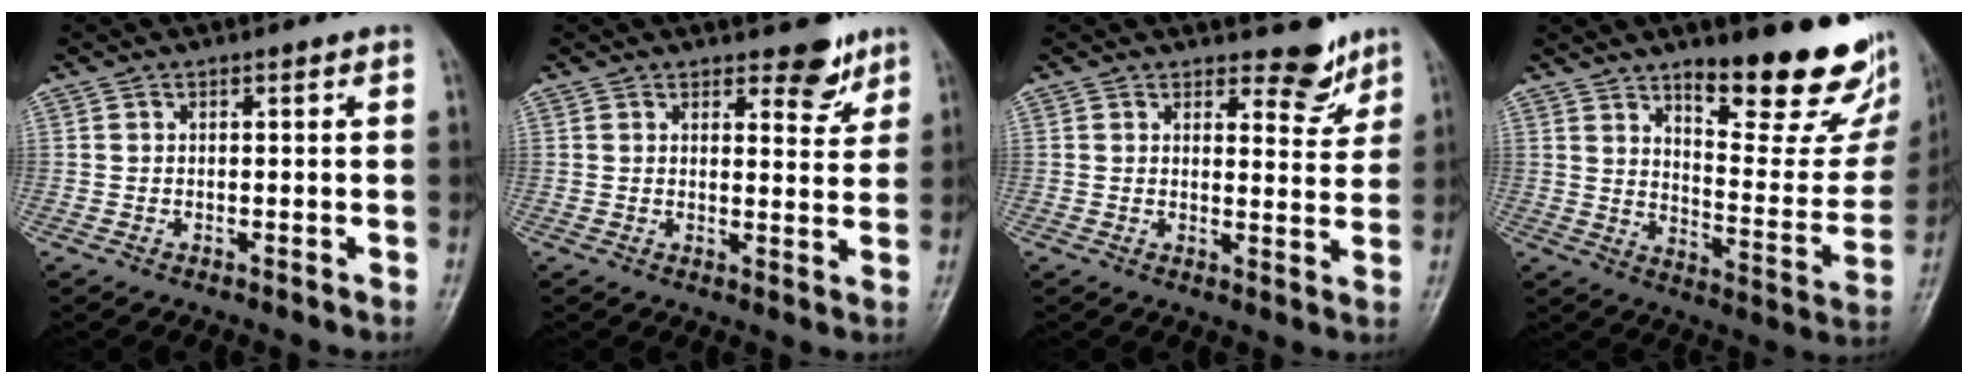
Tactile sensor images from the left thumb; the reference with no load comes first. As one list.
[{"total": 5.0, "force": [3.7, 2.3, 2.4], "torque": [-0.004, -0.025, 0.049]}, {"total": 5.3, "force": [4.3, 2.4, 1.9], "torque": [0.003, -0.034, 0.055]}, {"total": 22.7, "force": [14.7, 7.1, 15.7], "torque": [-0.163, -0.095, 0.213]}]